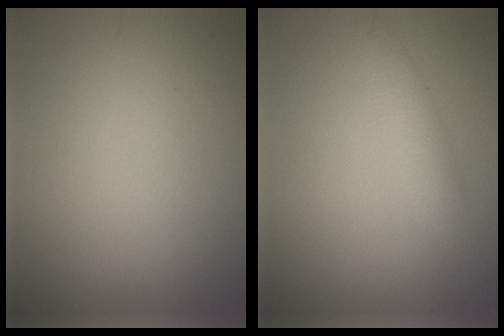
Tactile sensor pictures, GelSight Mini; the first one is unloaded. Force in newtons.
{"total": 2.0, "press": 2.0, "slide": 0.1}